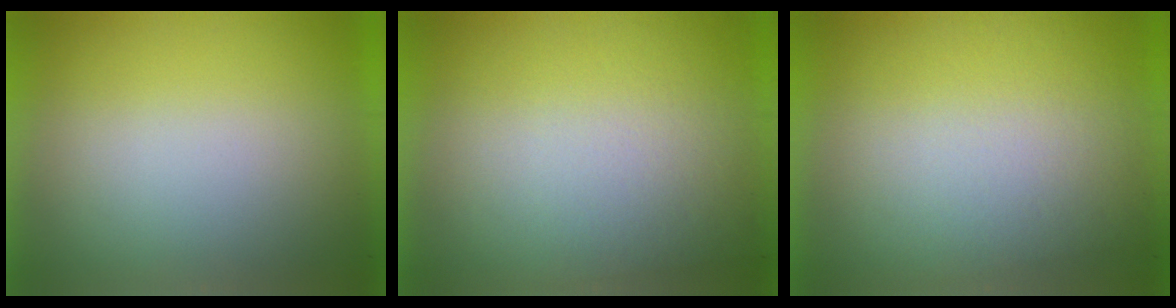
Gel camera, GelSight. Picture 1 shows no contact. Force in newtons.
{"total": 2.8}
{"total": 2.6}